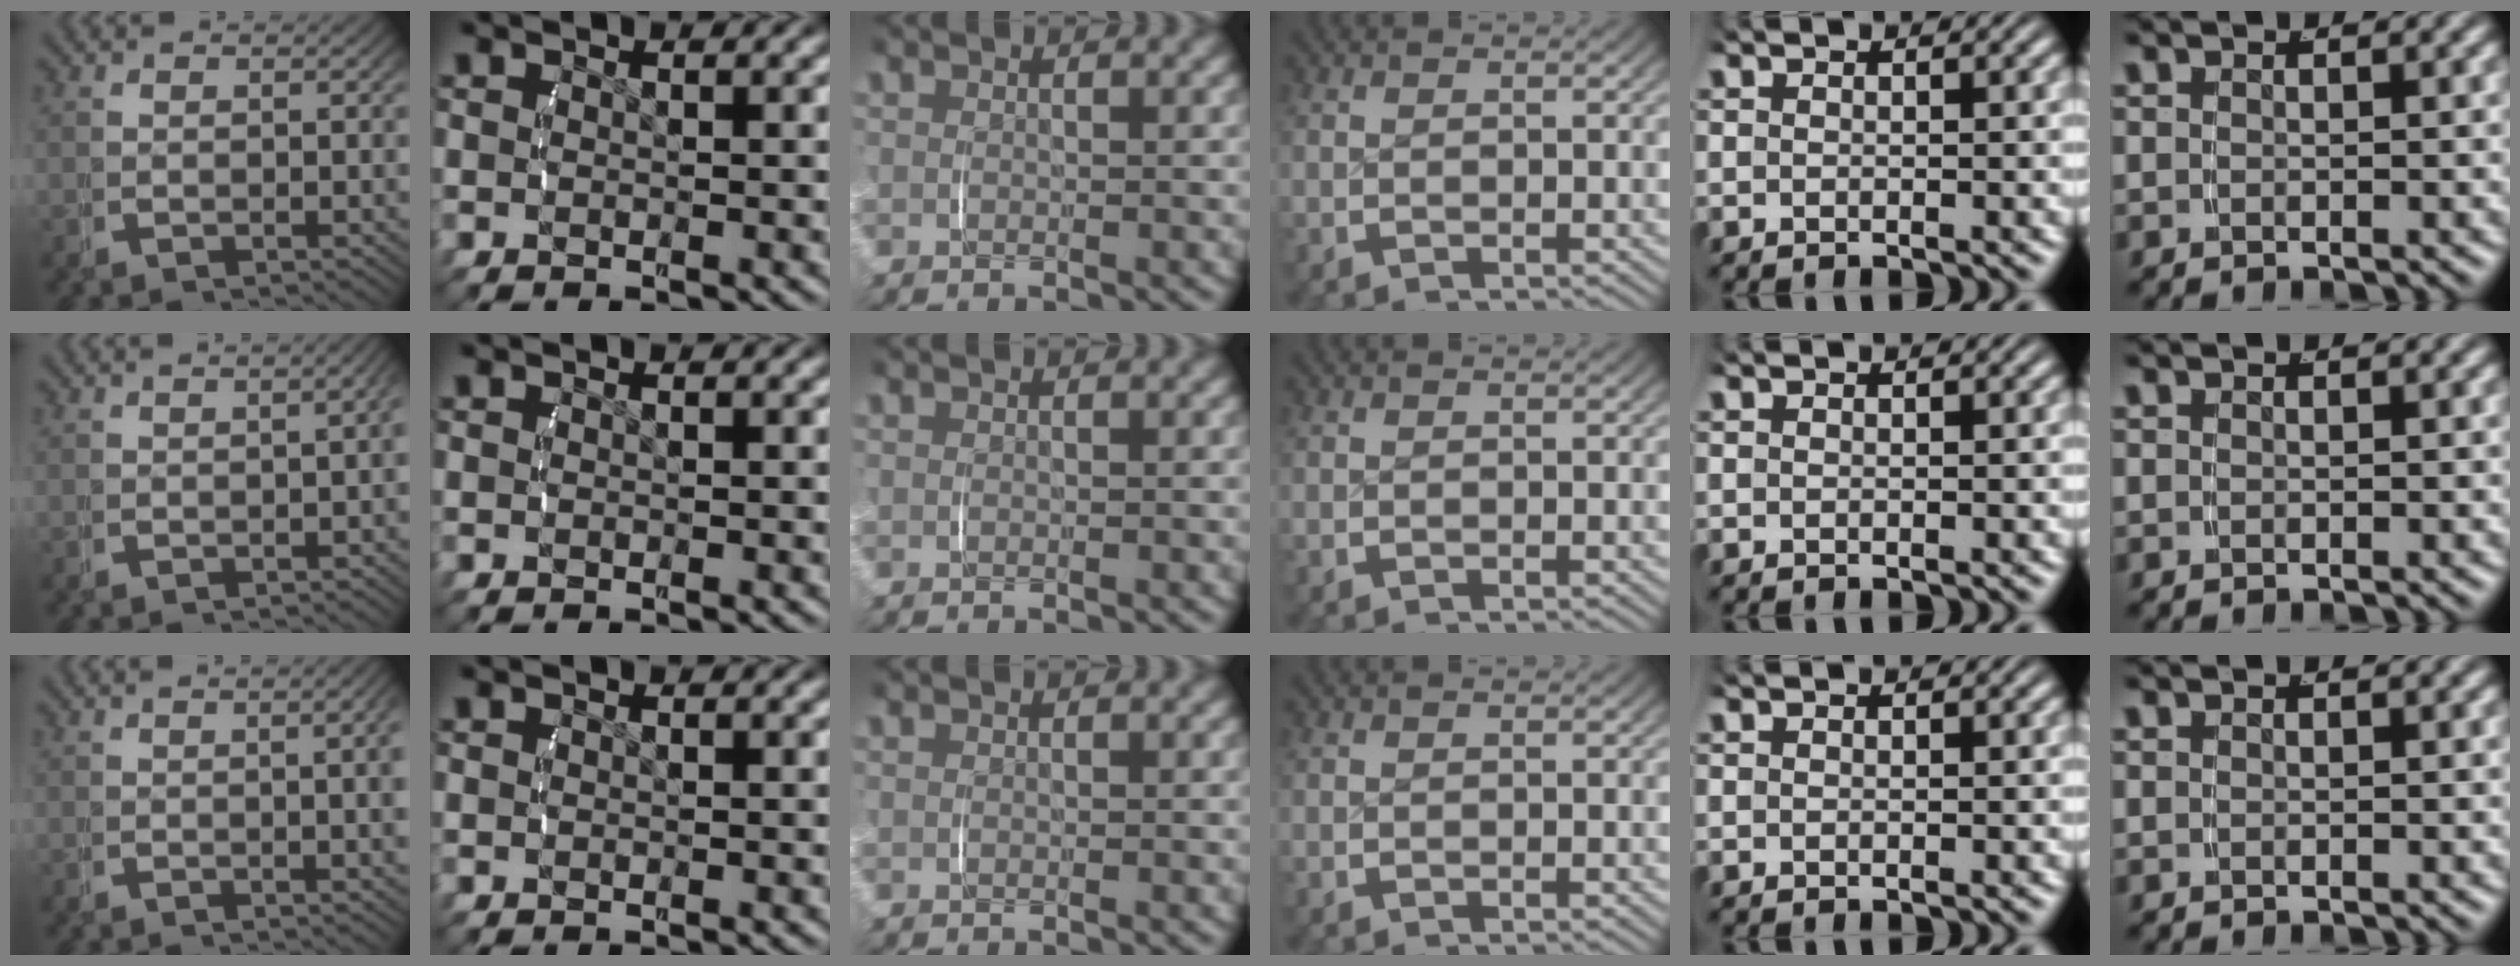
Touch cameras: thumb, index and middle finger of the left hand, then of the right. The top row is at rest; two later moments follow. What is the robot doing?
{"motion": "lift_and_place", "object": "jewelry box"}